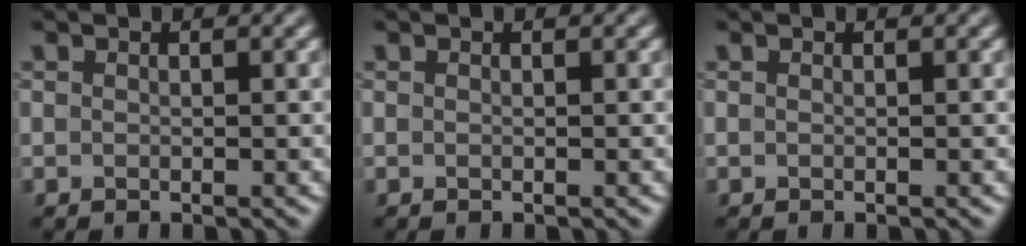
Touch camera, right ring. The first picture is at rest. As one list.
[{"total": 0.0}, {"total": 0.0}]